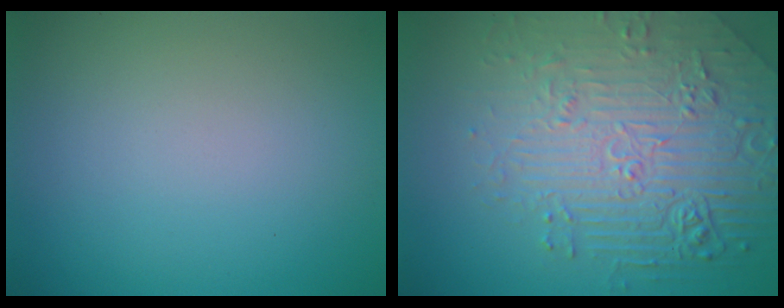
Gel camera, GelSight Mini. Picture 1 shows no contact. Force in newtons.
{"total": 6.9, "press": 5.6, "slide": 4.0}